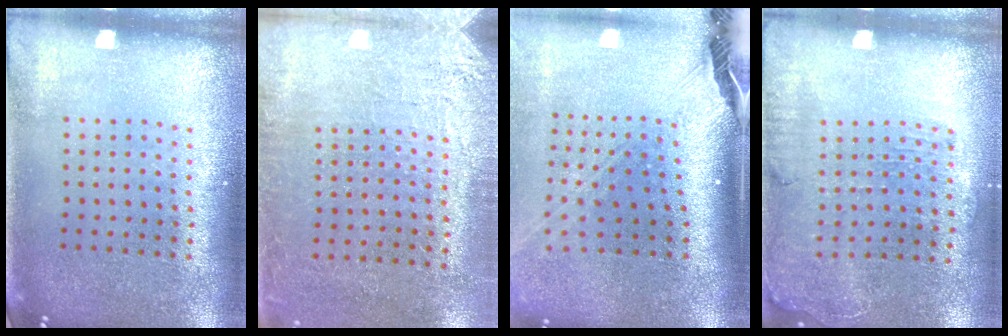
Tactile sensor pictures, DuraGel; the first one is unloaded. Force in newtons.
{"total": 2.7, "press": 2.4, "slide": 1.3}
{"total": 2.8, "press": 2.1, "slide": 1.9}
{"total": 1.3, "press": 1.2, "slide": 0.4}